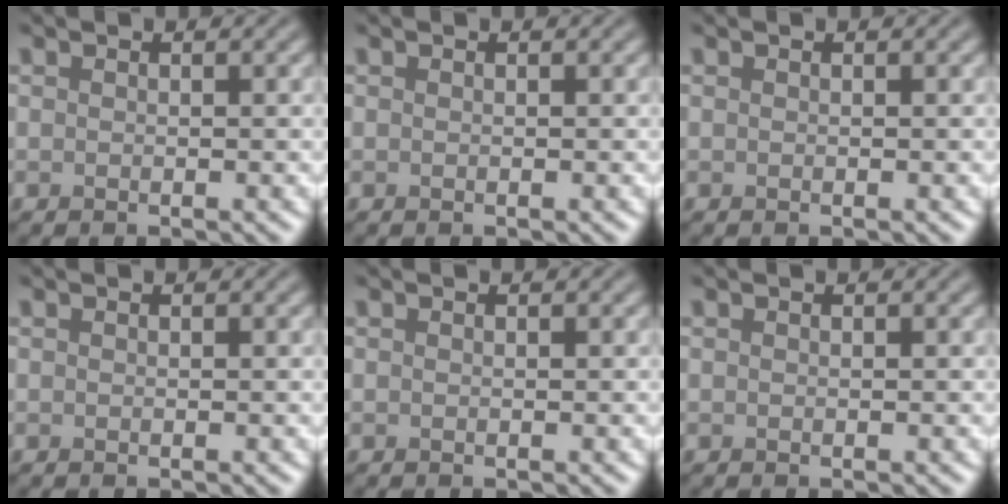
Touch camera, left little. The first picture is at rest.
{"total": 0.0}
{"total": 0.0}
{"total": 0.0}
{"total": 0.0}
{"total": 0.0}